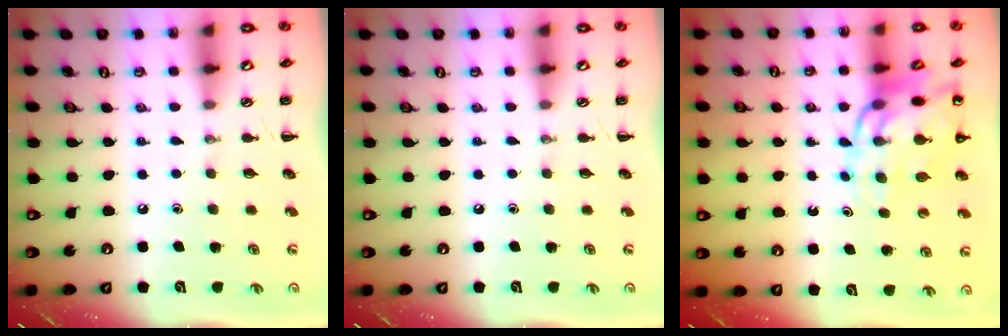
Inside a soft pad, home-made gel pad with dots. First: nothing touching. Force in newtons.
{"total": 0.0}
{"total": 12.3, "press": 11.8, "slide": 3.6}